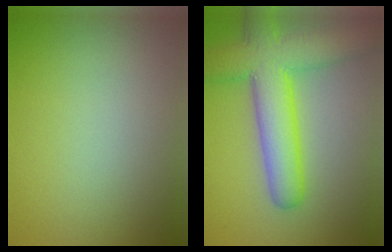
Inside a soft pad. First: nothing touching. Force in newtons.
{"total": 8.6, "press": 8.6, "slide": 0.5}